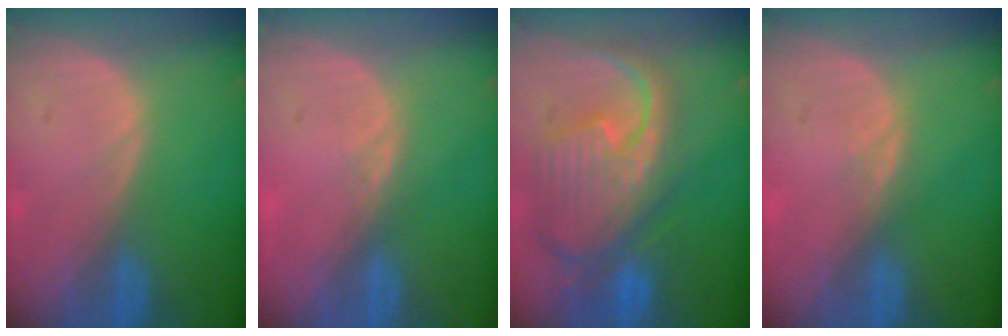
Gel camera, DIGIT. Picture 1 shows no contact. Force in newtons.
{"total": 1.1, "press": 1.0, "slide": 0.5}
{"total": 12.4, "press": 10.7, "slide": 6.3}
{"total": 0.9, "press": 0.9, "slide": 0.4}